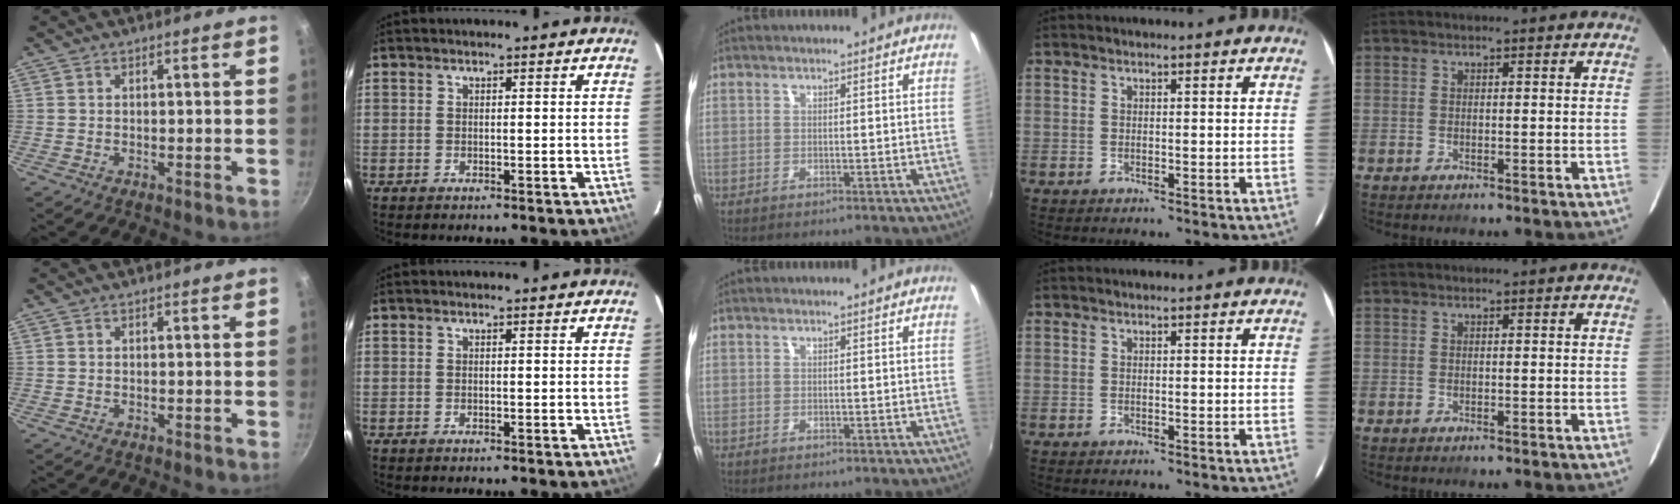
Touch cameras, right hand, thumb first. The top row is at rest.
{}